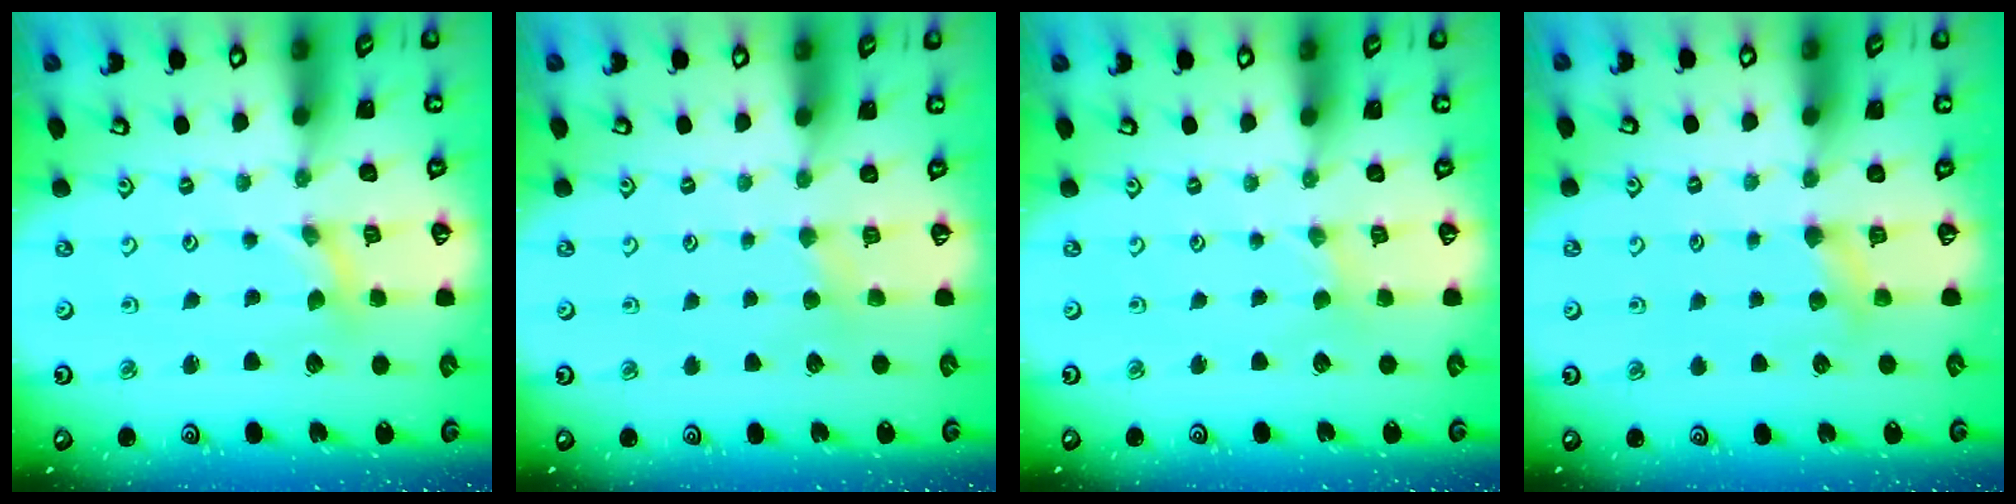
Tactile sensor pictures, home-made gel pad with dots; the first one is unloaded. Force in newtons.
{"total": 2.4, "press": 2.3, "slide": 0.5}
{"total": 0.0}
{"total": 3.9, "press": 3.9, "slide": 0.5}